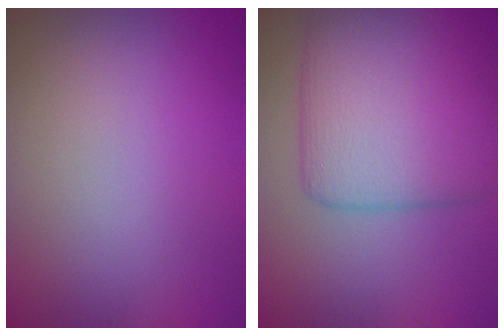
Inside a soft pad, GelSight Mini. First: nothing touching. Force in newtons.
{"total": 8.9, "press": 8.9, "slide": 0.2}